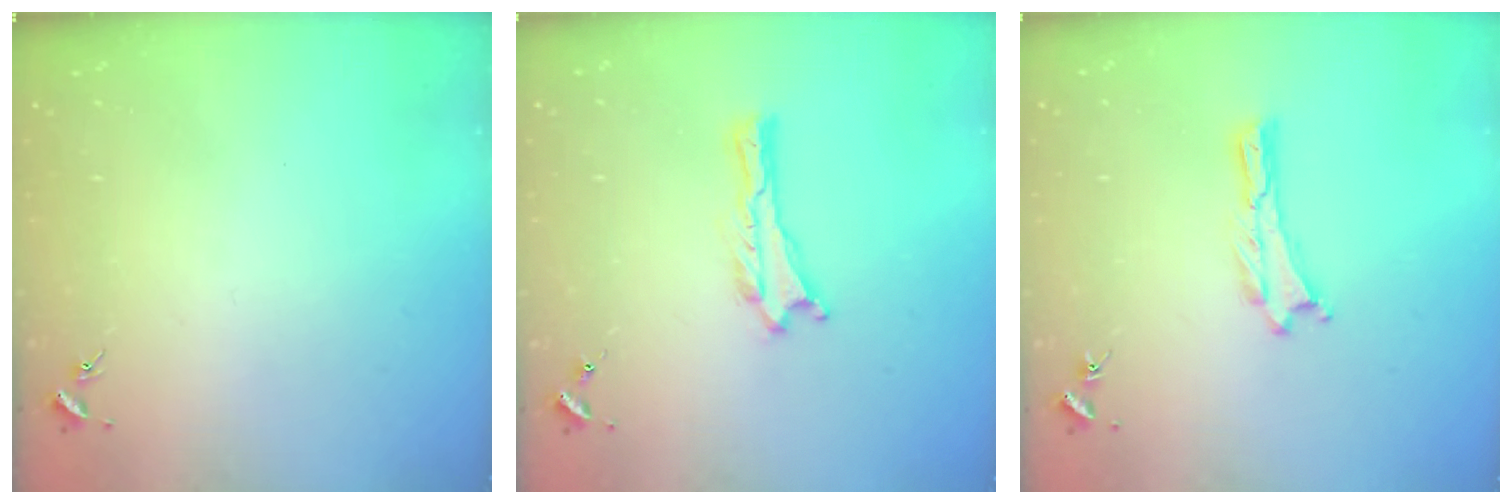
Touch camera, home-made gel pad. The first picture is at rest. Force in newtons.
{"total": 0.0}
{"total": 0.0}